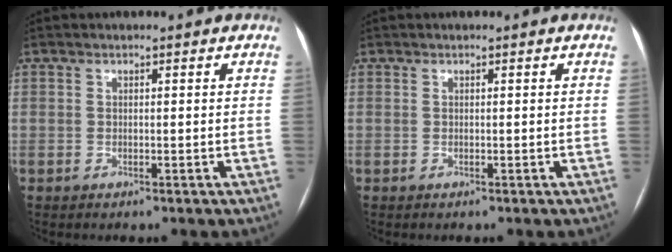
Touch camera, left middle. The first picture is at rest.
{"total": 0.0}